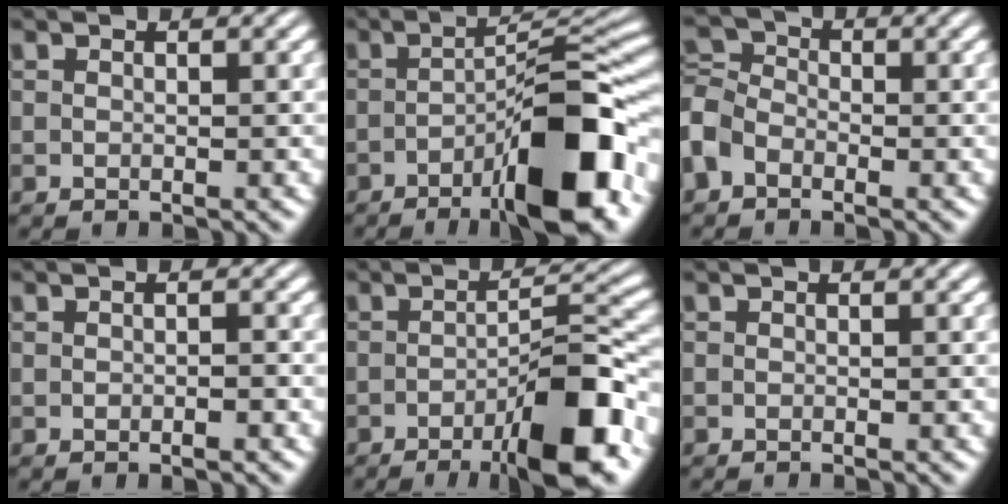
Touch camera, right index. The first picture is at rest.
{"total": 9.6, "force": [-4.1, 1.3, 8.6], "torque": [-0.110, -0.008, -0.053]}
{"total": 3.6, "force": [-1.0, 3.1, 1.6], "torque": [-0.036, -0.017, -0.016]}
{"total": 0.8, "force": [-0.6, -0.3, 0.4], "torque": [-0.003, 0.002, -0.012]}
{"total": 7.5, "force": [-3.9, 0.6, 6.4], "torque": [-0.075, -0.003, -0.059]}
{"total": 0.8, "force": [-0.5, -0.6, 0.0], "torque": [0.006, -0.001, -0.008]}